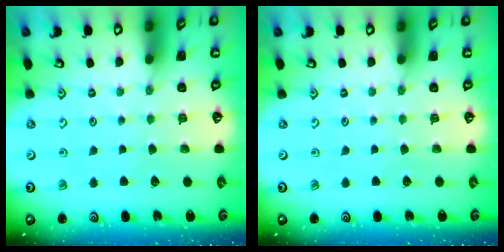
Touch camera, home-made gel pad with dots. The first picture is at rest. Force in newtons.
{"total": 0.0}